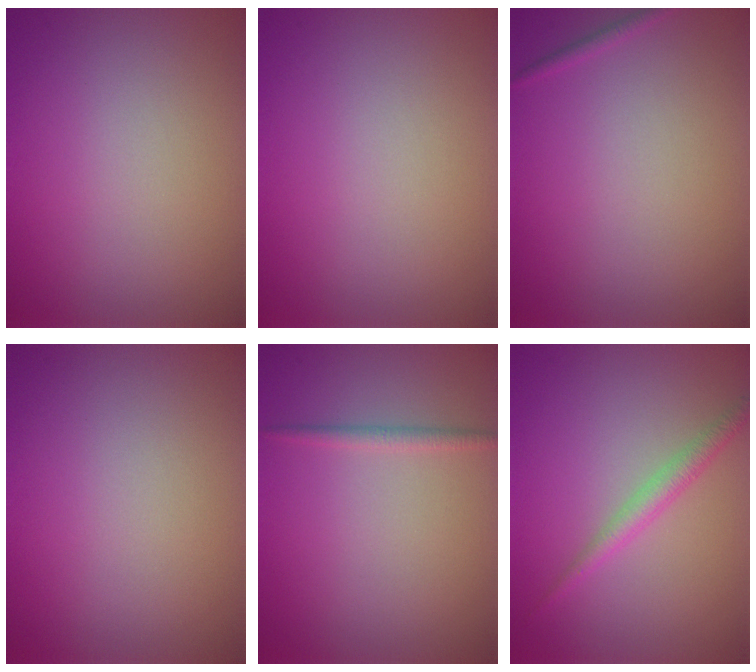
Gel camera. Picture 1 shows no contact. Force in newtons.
{"total": 0.0}
{"total": 0.6, "press": 0.6, "slide": 0.1}
{"total": 0.0}
{"total": 1.1, "press": 1.1, "slide": 0.1}
{"total": 1.9, "press": 1.9, "slide": 0.1}